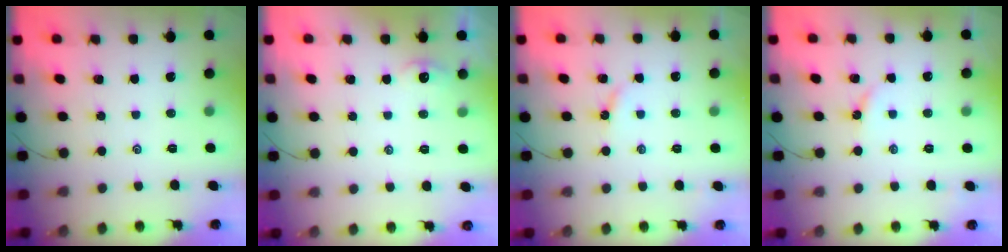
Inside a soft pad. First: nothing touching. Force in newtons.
{"total": 2.7, "press": 2.7, "slide": 0.3}
{"total": 2.9, "press": 2.9, "slide": 0.3}
{"total": 2.8, "press": 2.7, "slide": 0.4}